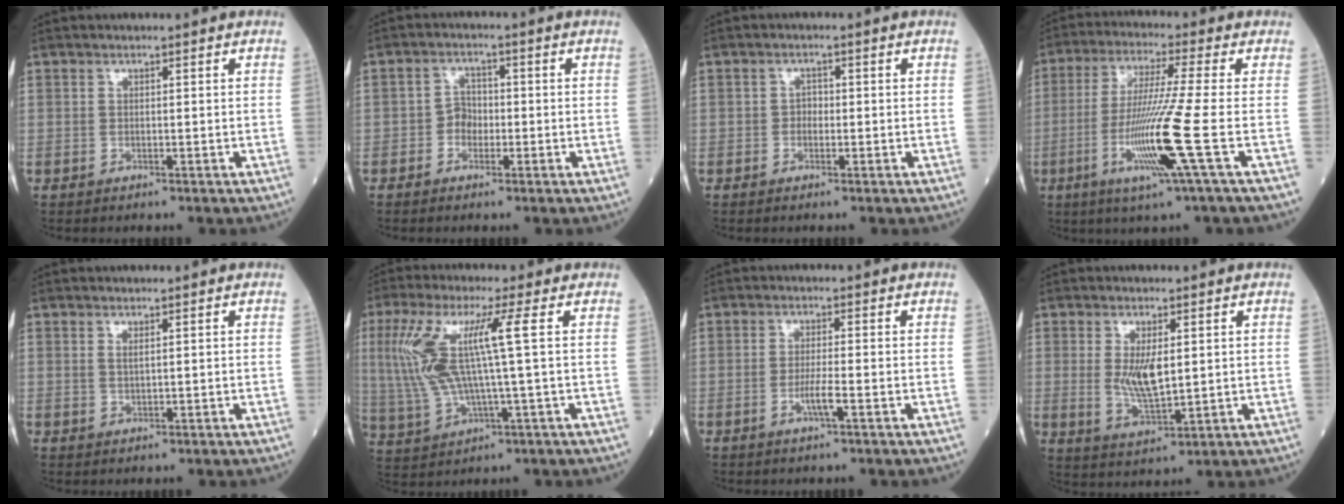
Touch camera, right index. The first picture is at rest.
{"total": 2.4, "force": [-0.9, 1.7, 1.5], "torque": [-0.021, 0.008, -0.020]}
{"total": 1.1, "force": [-0.3, 0.6, 0.9], "torque": [-0.012, 0.004, -0.006]}
{"total": 12.1, "force": [-3.6, -2.5, 11.2], "torque": [-0.230, -0.023, -0.074]}
{"total": 1.0, "force": [0.4, -0.2, 0.9], "torque": [-0.020, -0.003, 0.008]}
{"total": 11.8, "force": [2.2, 0.2, 11.6], "torque": [-0.270, 0.015, 0.046]}
{"total": 3.0, "force": [-1.2, -0.6, 2.7], "torque": [-0.056, -0.005, -0.025]}
{"total": 6.0, "force": [0.8, 1.4, 5.8], "torque": [-0.117, -0.011, 0.021]}